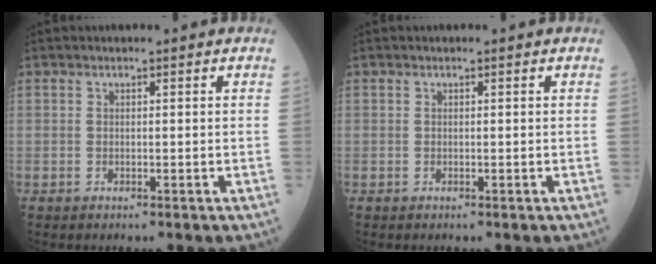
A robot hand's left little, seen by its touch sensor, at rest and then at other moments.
{"total": 0.0}